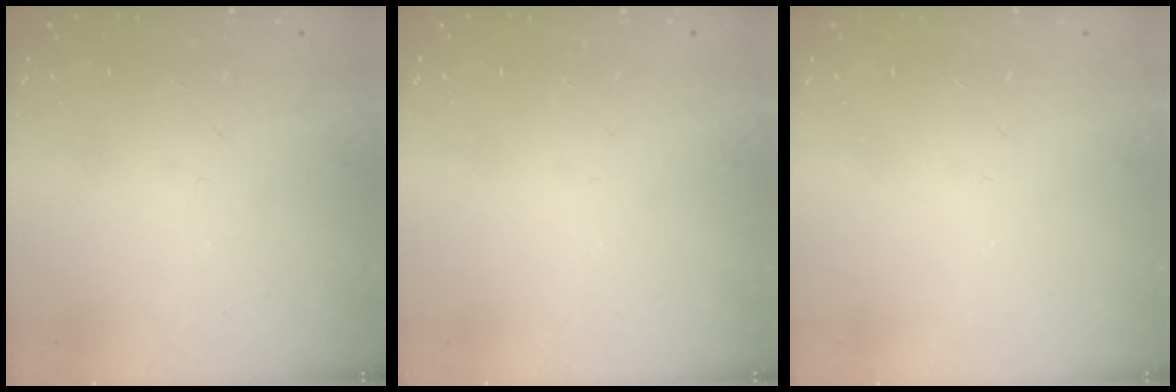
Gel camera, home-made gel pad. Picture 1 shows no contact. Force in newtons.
{"total": 0.0}
{"total": 0.0}